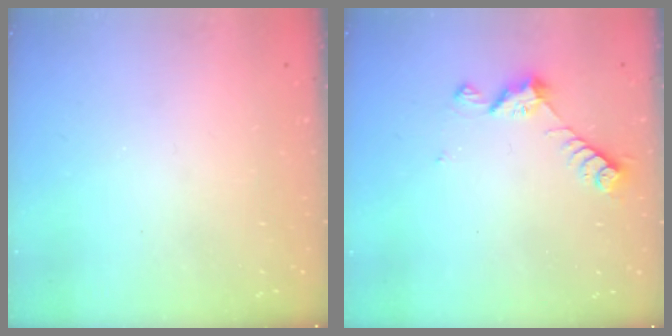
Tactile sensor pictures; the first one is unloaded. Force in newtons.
{"total": 7.2, "press": 7.2, "slide": 0.5}